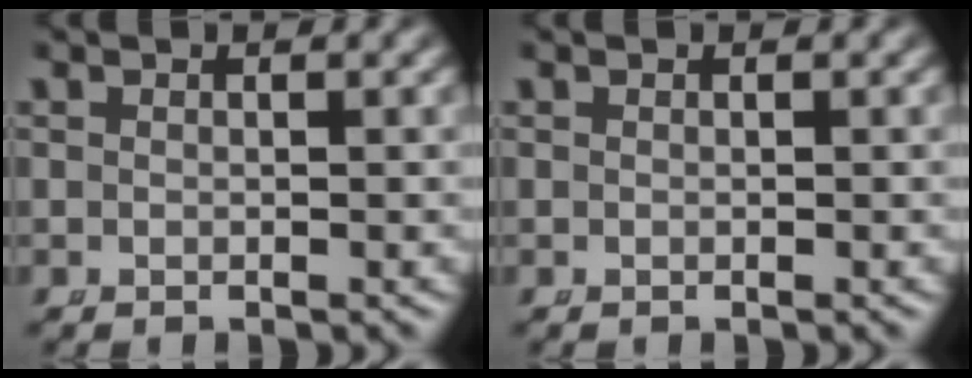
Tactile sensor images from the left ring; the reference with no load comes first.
{"total": 0.0}